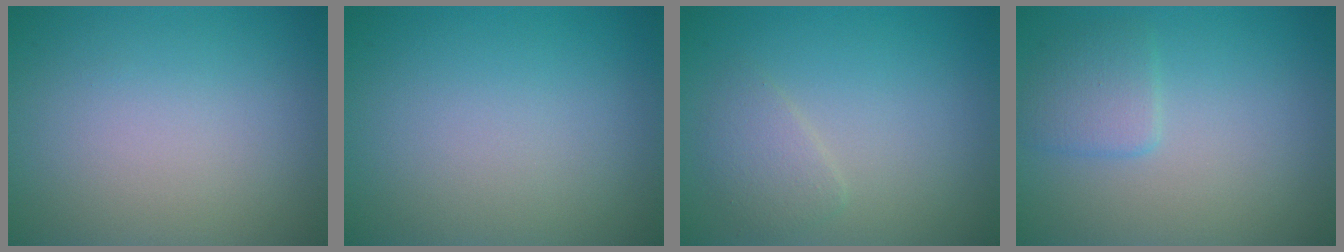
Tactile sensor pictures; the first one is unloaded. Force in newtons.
{"total": 0.0}
{"total": 1.7, "press": 1.7, "slide": 0.1}
{"total": 2.0, "press": 2.0, "slide": 0.1}